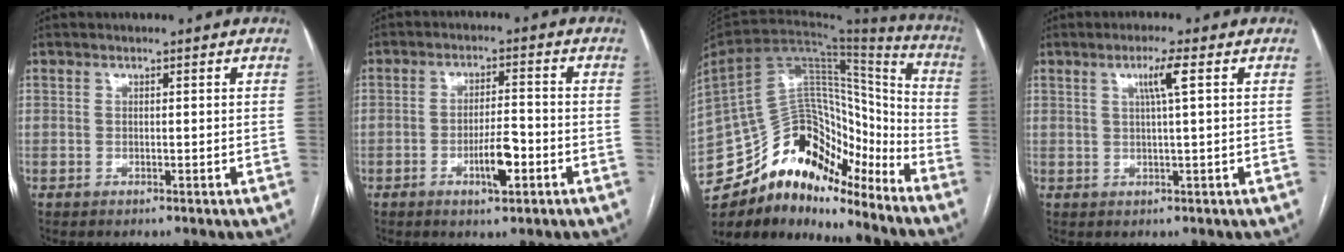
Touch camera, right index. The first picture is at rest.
{"total": 5.7, "force": [-2.4, 1.3, 5.0], "torque": [-0.092, -0.001, -0.039]}
{"total": 24.0, "force": [-18.7, 10.2, 11.1], "torque": [-0.250, 0.035, -0.311]}
{"total": 3.5, "force": [1.2, -0.5, 3.2], "torque": [-0.060, 0.000, 0.022]}